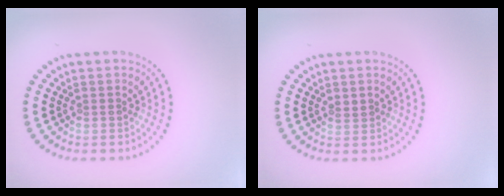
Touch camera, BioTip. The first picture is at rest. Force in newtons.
{"total": 0.7, "press": 0.7, "slide": 0.2}